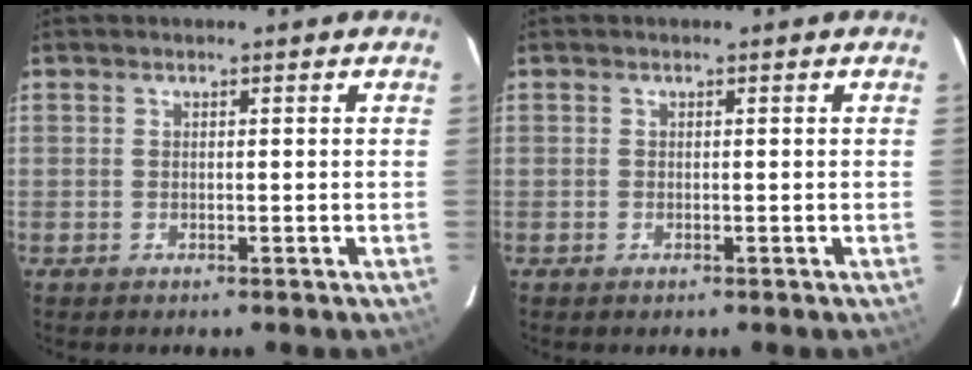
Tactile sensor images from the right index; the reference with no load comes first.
{"total": 0.0}